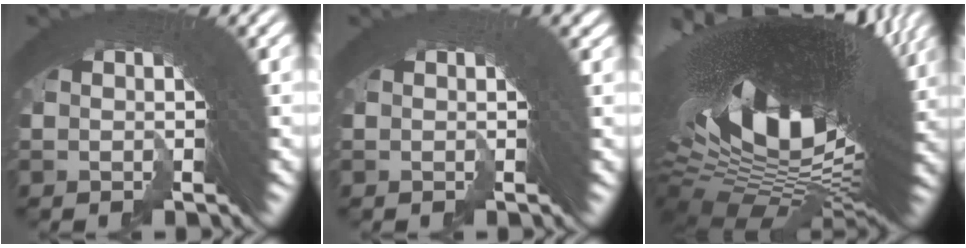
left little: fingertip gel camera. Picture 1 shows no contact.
{"total": 1.8, "force": [0.6, 0.9, 1.4], "torque": [-0.011, 0.006, 0.001]}
{"total": 30.7, "force": [2.1, 12.2, 28.1], "torque": [-0.438, -0.033, 0.058]}